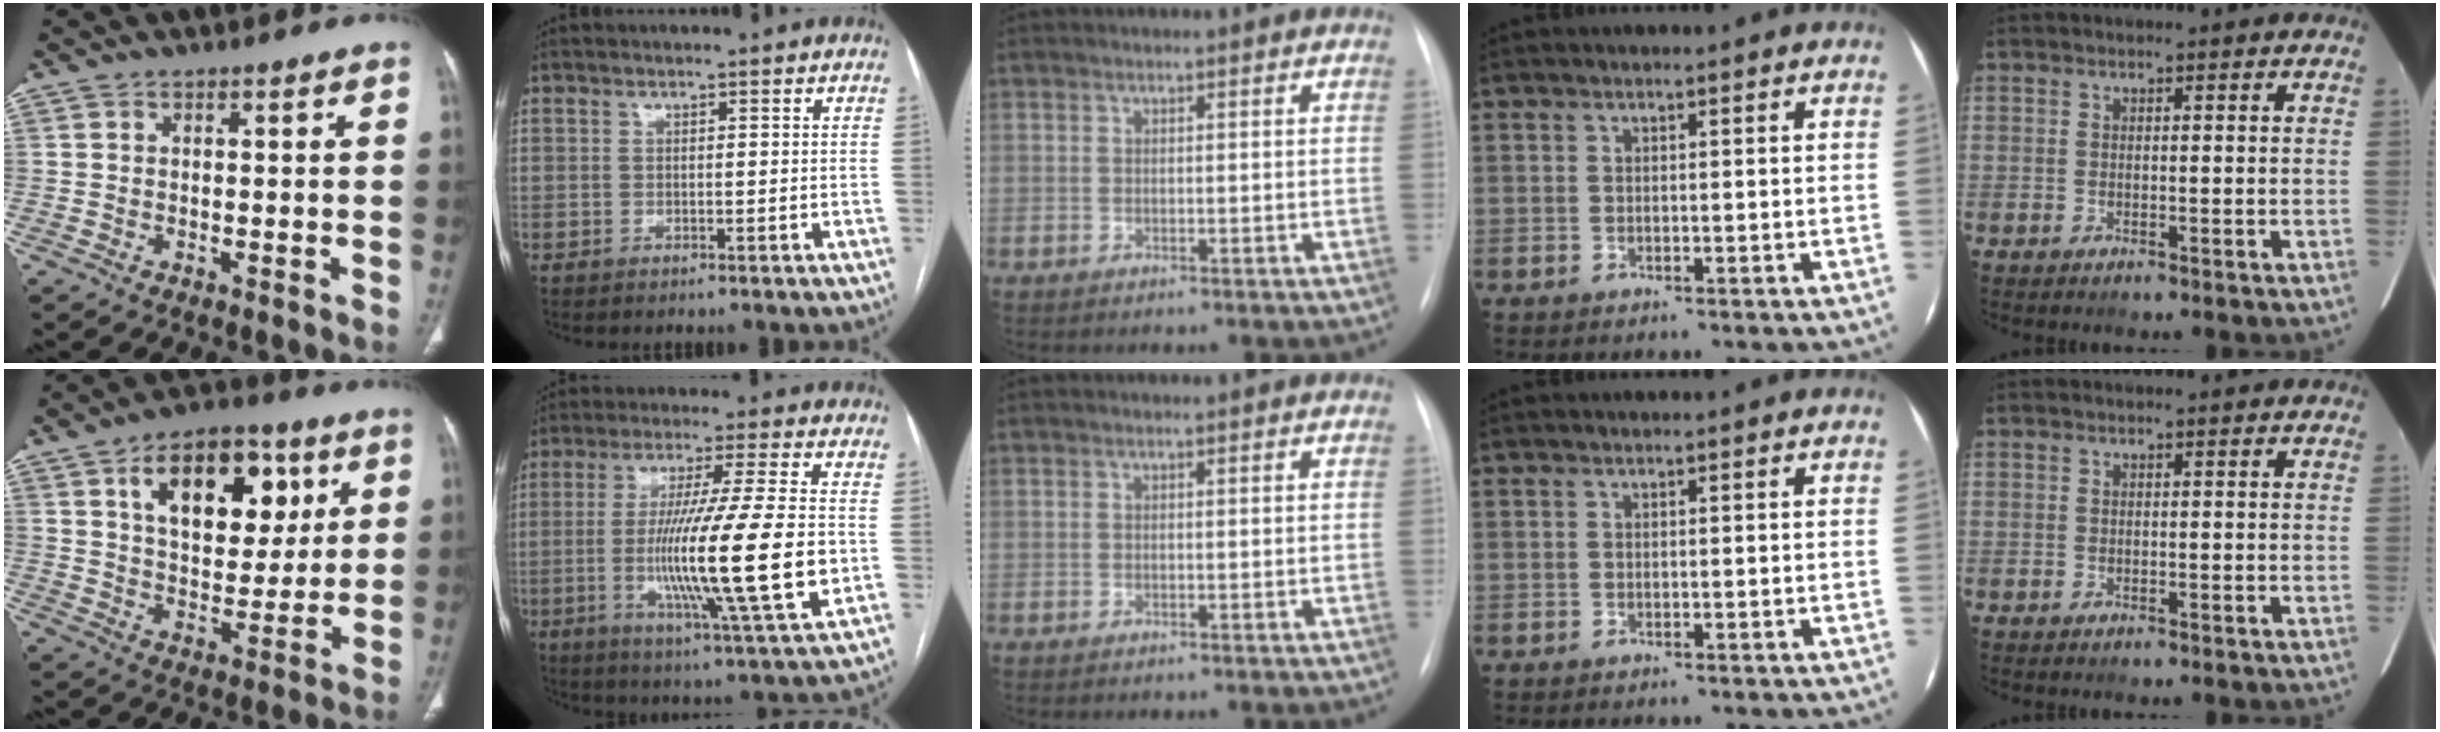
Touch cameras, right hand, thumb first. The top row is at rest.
{"thumb": {"total": 18.3, "force": [6.8, 10.8, 13.1], "torque": [-0.151, -0.012, 0.108]}, "index": {"total": 18.6, "force": [-2.5, -0.3, 18.4], "torque": [-0.328, -0.022, -0.049]}}